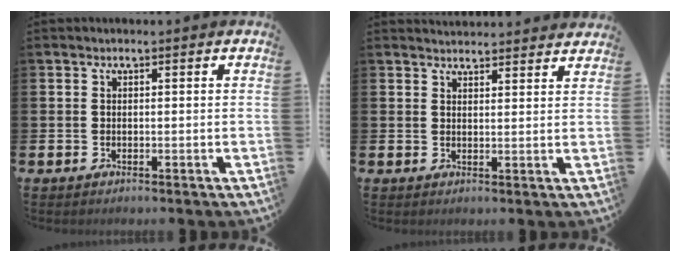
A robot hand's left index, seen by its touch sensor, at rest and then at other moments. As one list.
[{"total": 3.0, "force": [3.0, 0.4, 0.0], "torque": [-0.001, -0.018, 0.053]}]